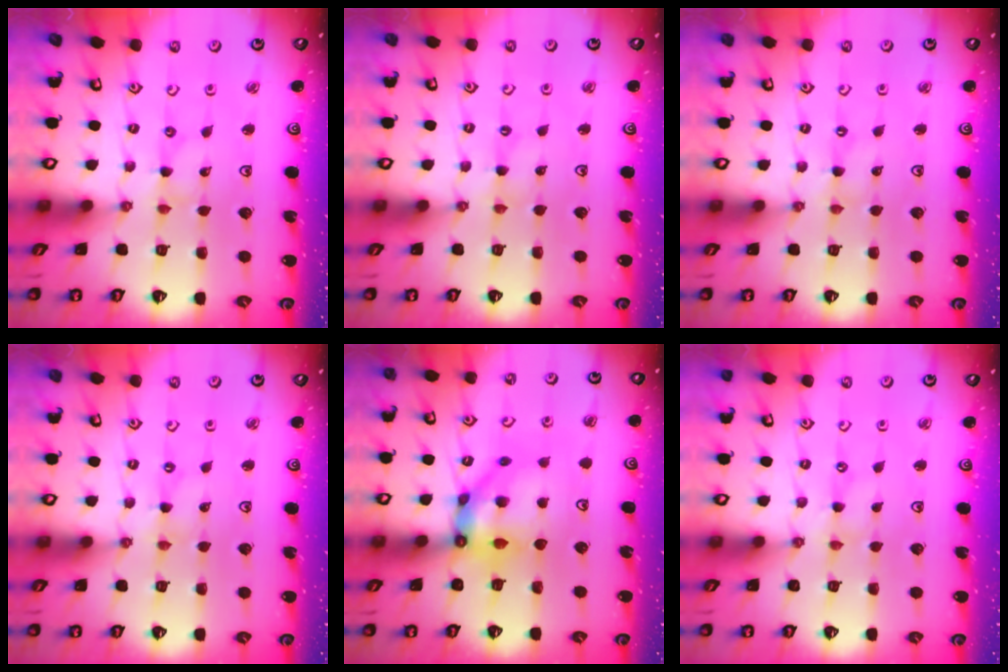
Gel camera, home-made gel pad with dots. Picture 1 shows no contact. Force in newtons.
{"total": 2.0, "press": 1.9, "slide": 0.3}
{"total": 0.0}
{"total": 0.0}
{"total": 11.1, "press": 10.9, "slide": 1.8}
{"total": 0.0}